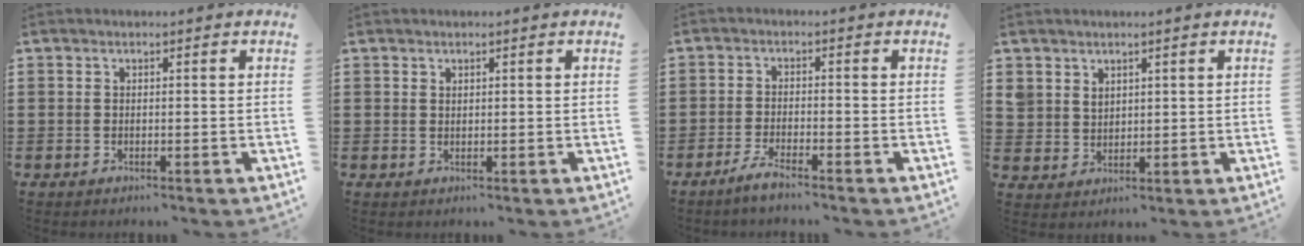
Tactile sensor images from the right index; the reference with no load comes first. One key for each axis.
{"total": 0.7, "fx": 0.6, "fy": 0.4, "fz": 0.1, "tx": -0.003, "ty": 0.002, "tz": 0.012}
{"total": 2.6, "fx": -2.2, "fy": 0.0, "fz": 1.4, "tx": -0.039, "ty": -0.001, "tz": -0.046}
{"total": 3.4, "fx": 2.5, "fy": 2.3, "fz": 0.2, "tx": -0.017, "ty": 0.006, "tz": 0.048}